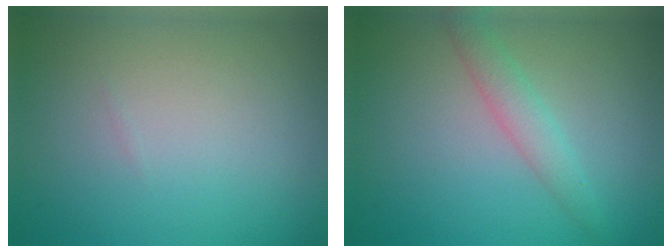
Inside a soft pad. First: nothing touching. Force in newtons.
{"total": 2.2, "press": 2.2, "slide": 0.0}